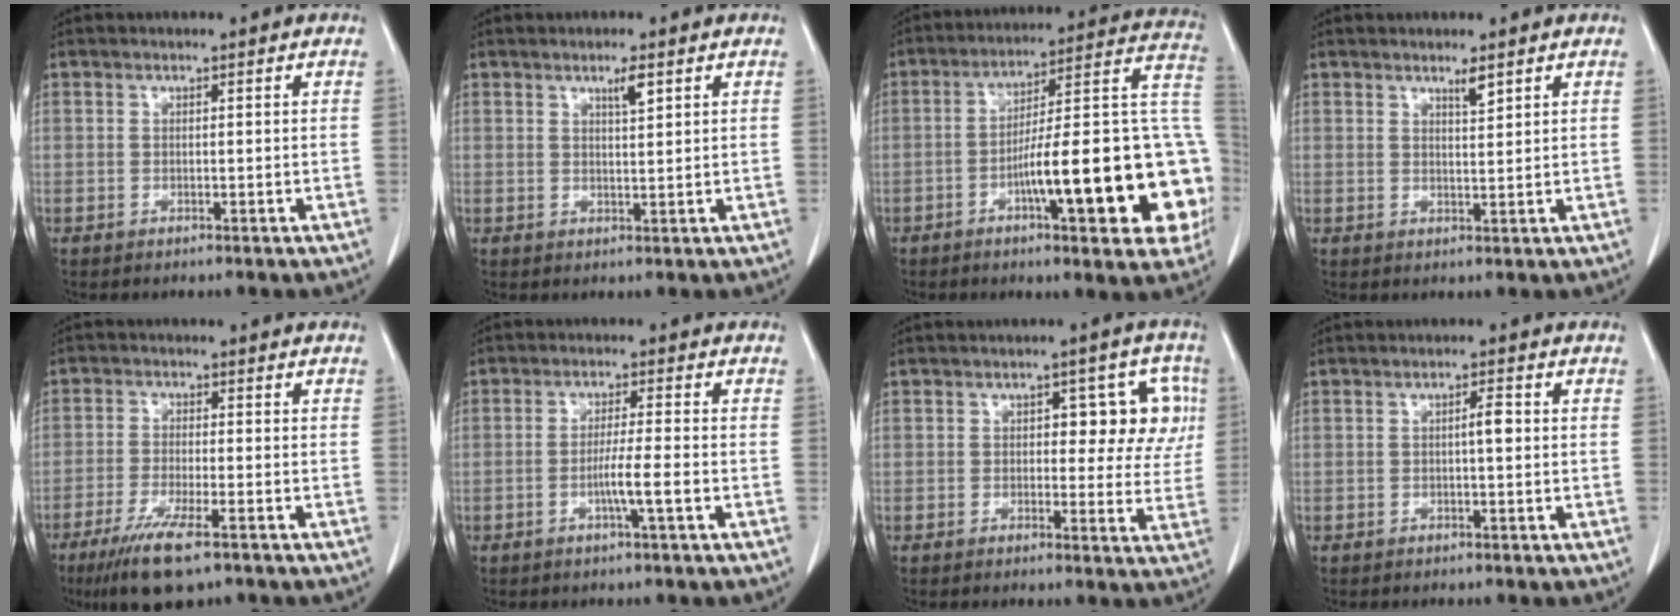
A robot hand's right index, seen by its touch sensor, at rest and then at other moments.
{"total": 2.3, "force": [1.4, 0.2, 1.9], "torque": [-0.035, -0.002, 0.025]}
{"total": 23.4, "force": [-6.1, 3.8, 22.3], "torque": [-0.223, 0.031, -0.078]}
{"total": 1.9, "force": [1.4, 0.1, 1.2], "torque": [-0.024, -0.004, 0.027]}
{"total": 8.6, "force": [-5.5, 1.2, 6.5], "torque": [-0.121, -0.022, -0.090]}
{"total": 4.7, "force": [-1.5, -0.5, 4.4], "torque": [-0.076, -0.006, -0.029]}
{"total": 8.3, "force": [1.8, 4.2, 6.9], "torque": [-0.062, 0.026, 0.020]}
{"total": 2.0, "force": [0.1, 0.3, 2.0], "torque": [-0.034, 0.004, 0.001]}